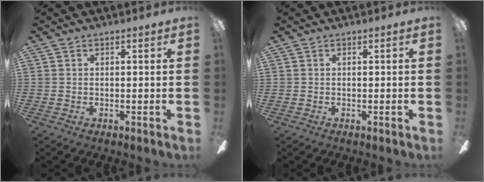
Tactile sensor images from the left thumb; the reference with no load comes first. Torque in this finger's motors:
{"motor_torque": [-0.15, 0.15, 0.11, 0.11, 0.00]}